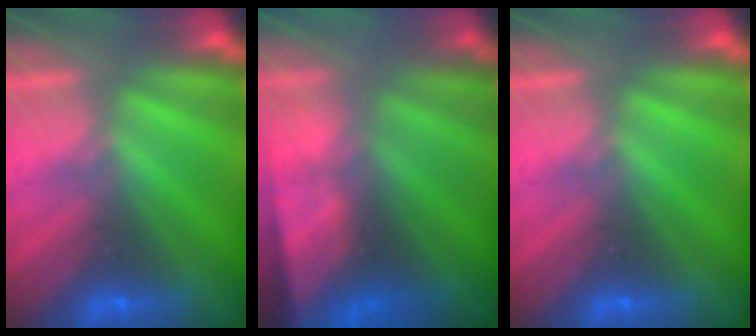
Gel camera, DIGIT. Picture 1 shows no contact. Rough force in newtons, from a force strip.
{"total": 8.4}
{"total": 0.0}